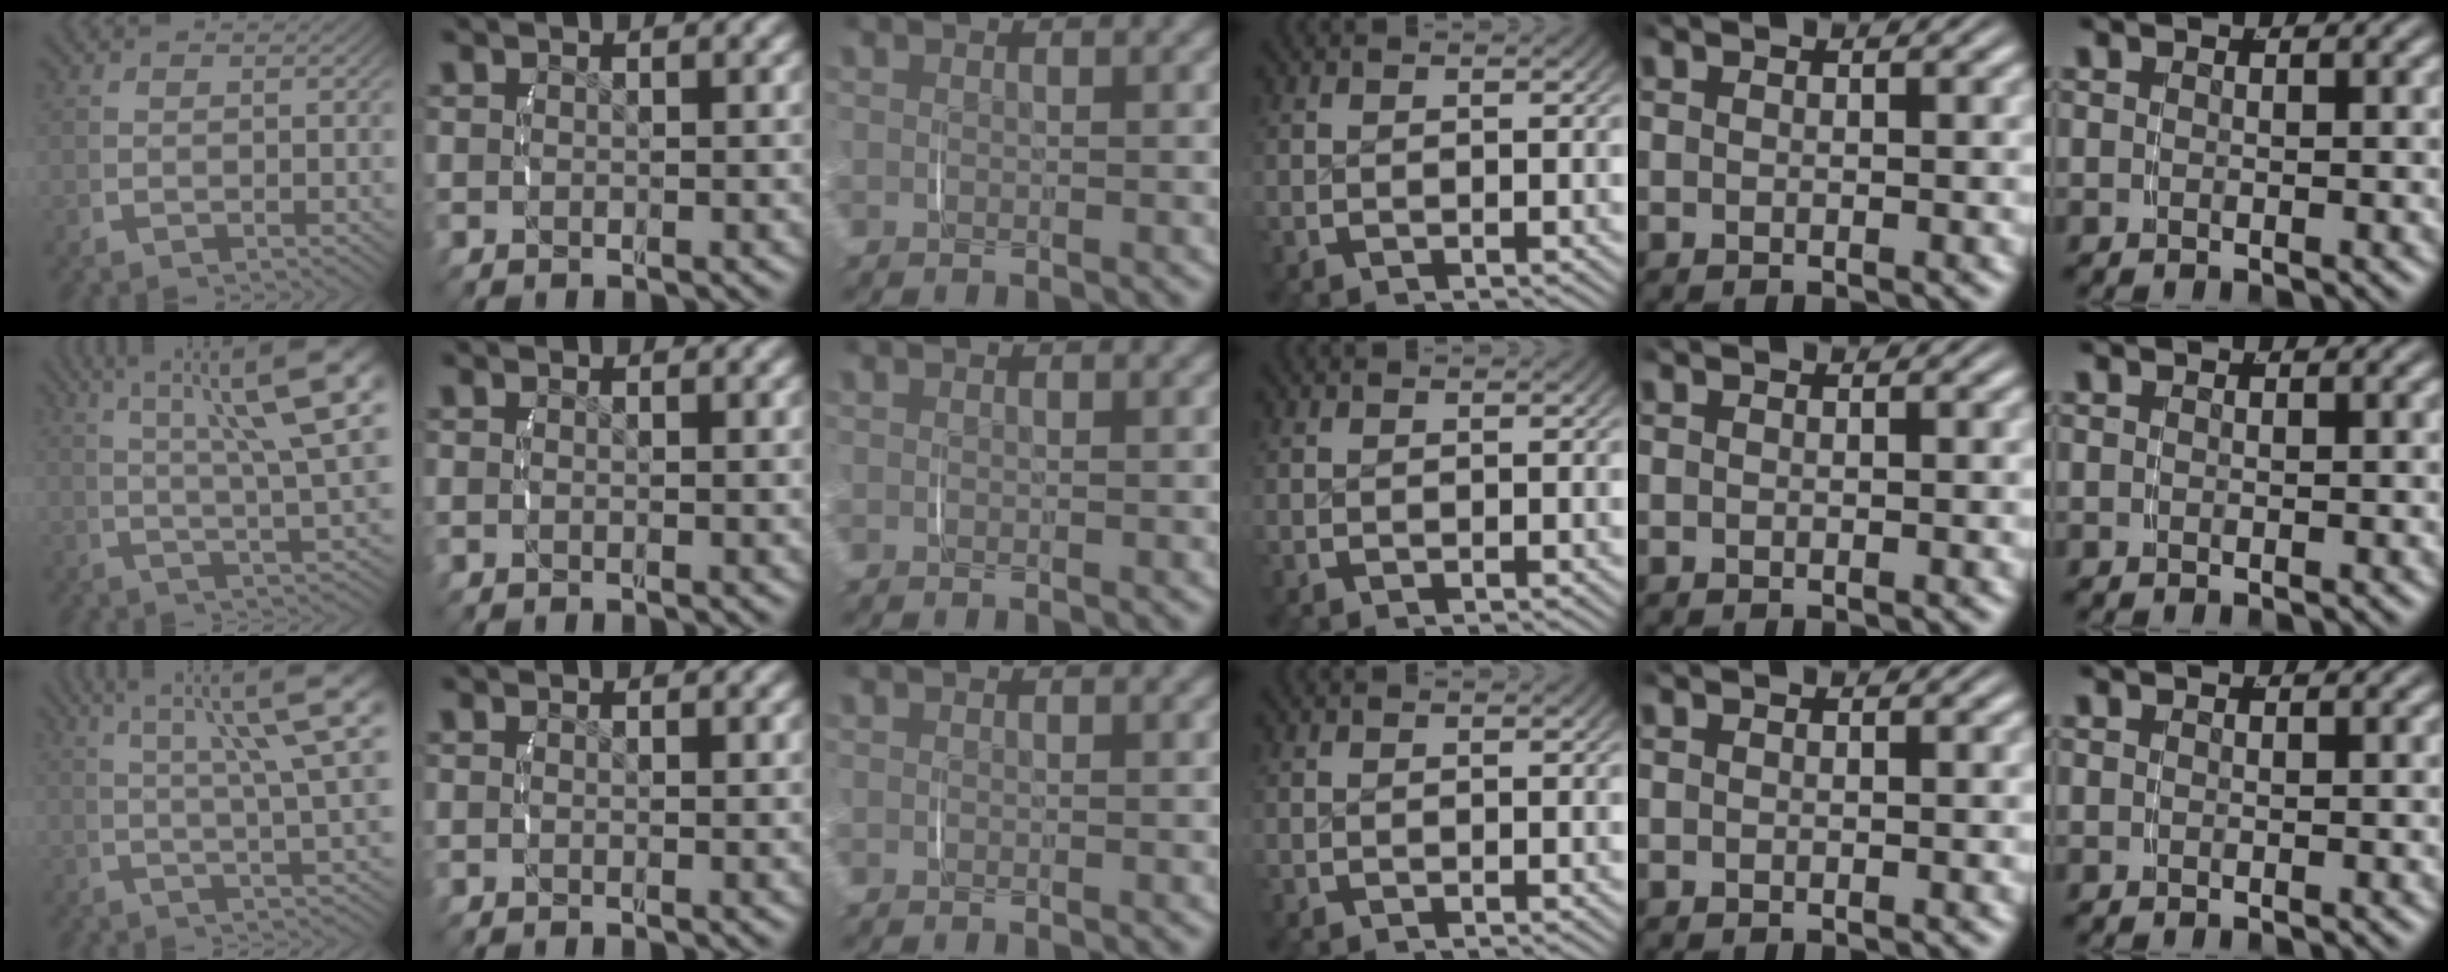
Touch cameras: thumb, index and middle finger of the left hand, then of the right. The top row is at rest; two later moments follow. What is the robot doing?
{"motion": "lift_and_place", "object": "phone"}